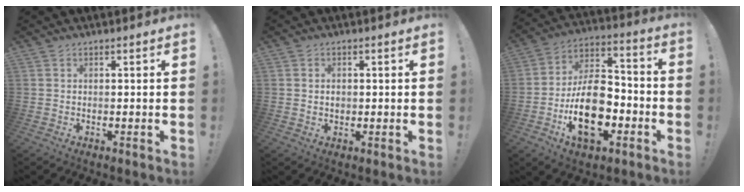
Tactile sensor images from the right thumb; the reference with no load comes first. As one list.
[{"total": 1.6, "force": [0.1, 1.4, 0.9], "torque": [-0.012, 0.003, 0.000]}, {"total": 20.9, "force": [-6.9, 12.4, 15.3], "torque": [-0.269, 0.042, -0.108]}]